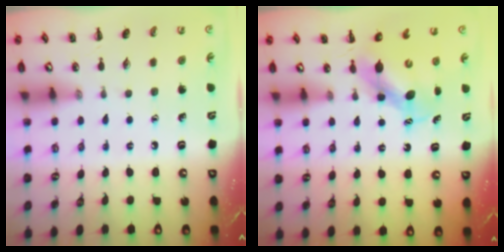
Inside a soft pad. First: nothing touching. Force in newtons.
{"total": 6.4, "press": 6.4, "slide": 0.8}